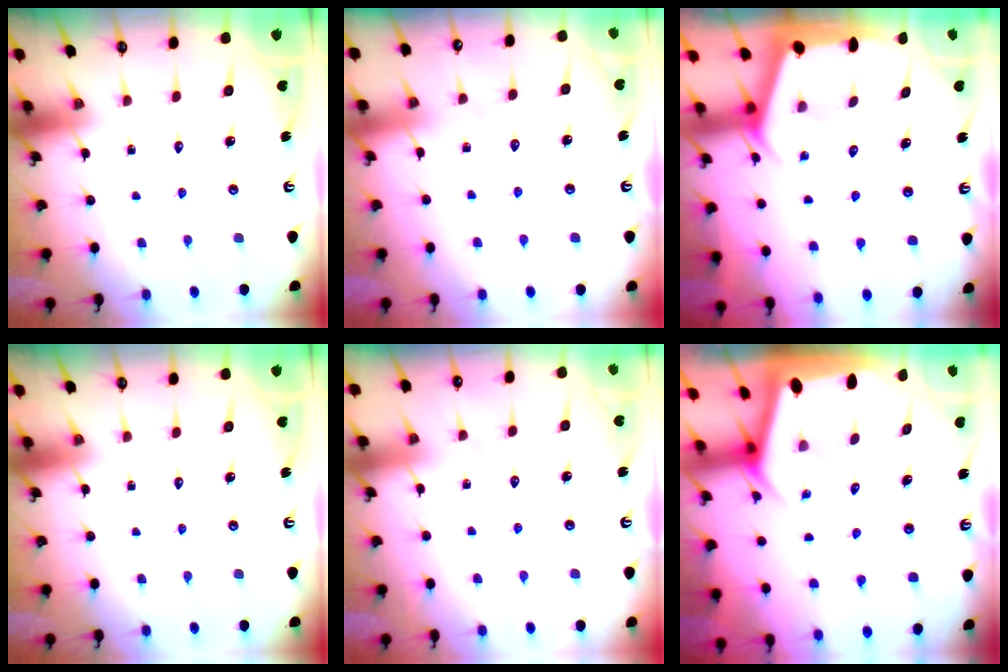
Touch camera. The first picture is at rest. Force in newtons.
{"total": 2.0, "press": 2.0, "slide": 0.3}
{"total": 2.3, "press": 2.3, "slide": 0.3}
{"total": 0.0}
{"total": 1.8, "press": 1.8, "slide": 0.3}
{"total": 3.1, "press": 3.1, "slide": 0.2}